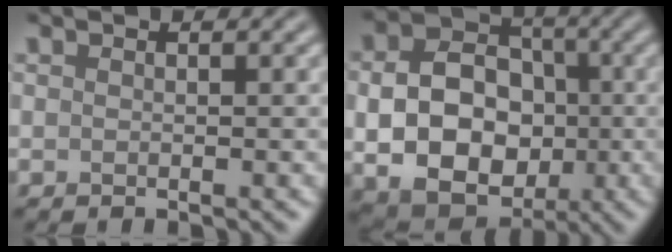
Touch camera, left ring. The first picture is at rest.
{"total": 10.3, "force": [-1.4, 7.8, 6.7], "torque": [-0.119, -0.013, -0.023]}